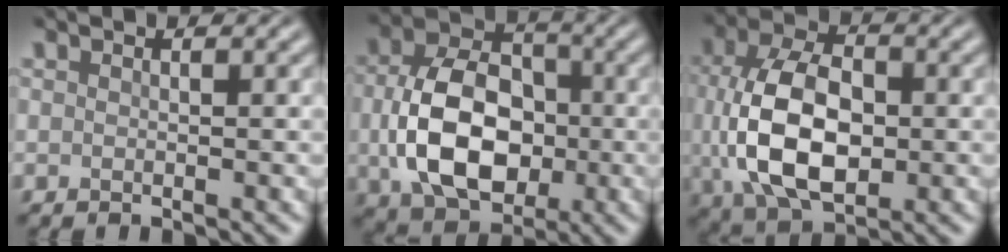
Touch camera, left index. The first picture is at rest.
{"total": 10.2, "force": [-0.9, 7.2, 7.1], "torque": [-0.149, -0.005, -0.013]}
{"total": 10.5, "force": [-0.3, 6.7, 8.1], "torque": [-0.174, -0.002, -0.003]}